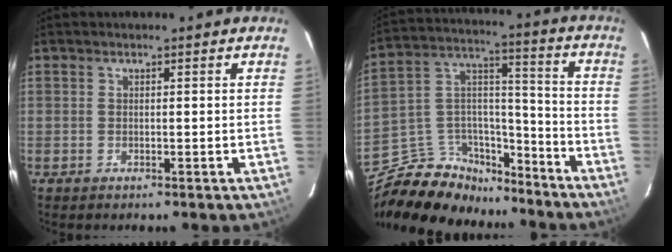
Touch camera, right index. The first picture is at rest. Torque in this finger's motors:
{"motor_torque": [-0.16, -0.53, -0.42, -0.21]}